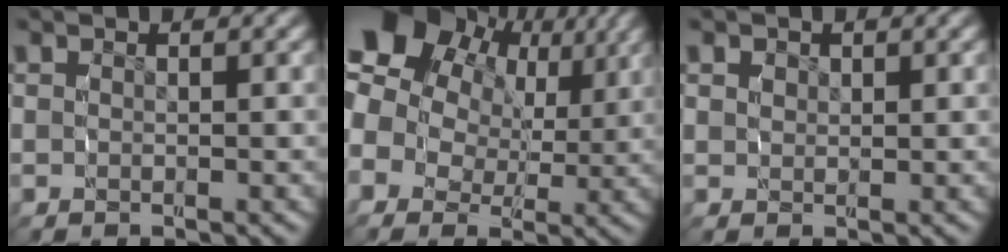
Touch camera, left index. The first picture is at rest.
{"total": 15.0, "force": [4.7, 11.7, 8.3], "torque": [-0.158, 0.024, 0.049]}
{"total": 1.0, "force": [0.5, 0.8, 0.3], "torque": [-0.003, -0.002, 0.014]}